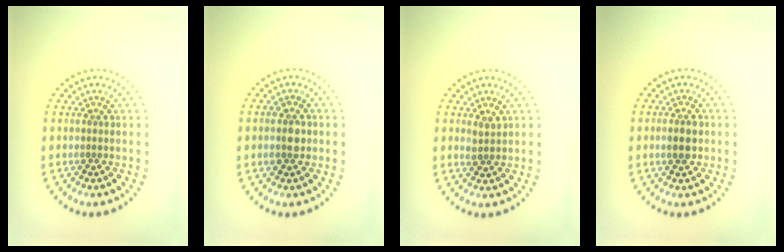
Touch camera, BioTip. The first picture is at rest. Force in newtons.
{"total": 2.1, "press": 2.0, "slide": 0.3}
{"total": 1.1, "press": 1.0, "slide": 0.5}
{"total": 2.5, "press": 2.5, "slide": 0.1}